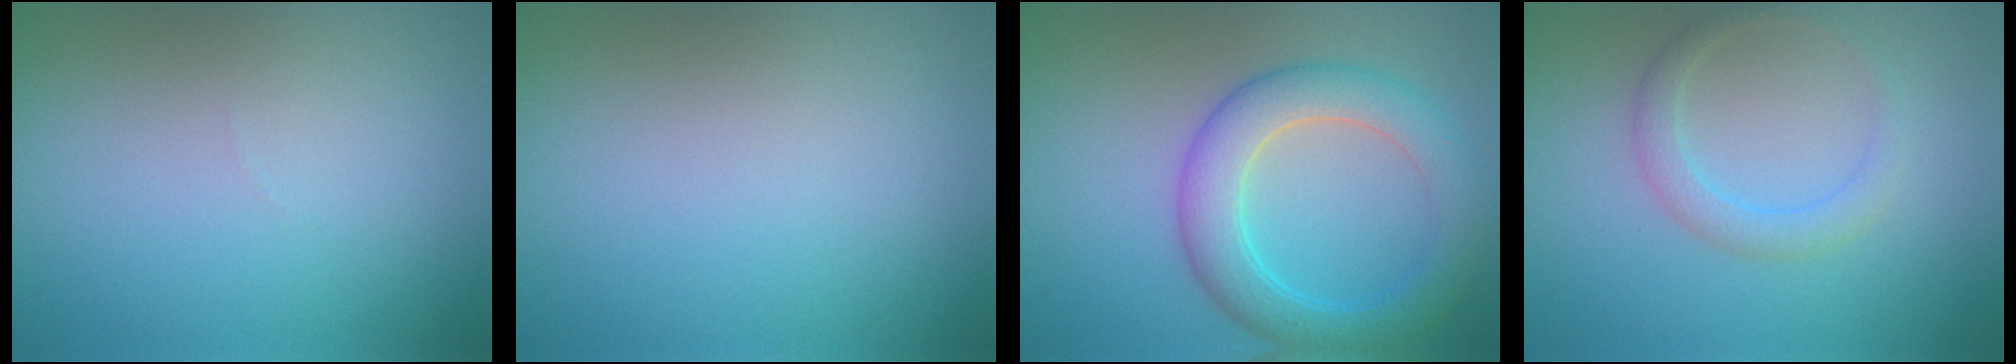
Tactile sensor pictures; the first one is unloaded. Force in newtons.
{"total": 0.0}
{"total": 5.7, "press": 5.7, "slide": 0.2}
{"total": 2.0, "press": 2.0, "slide": 0.1}